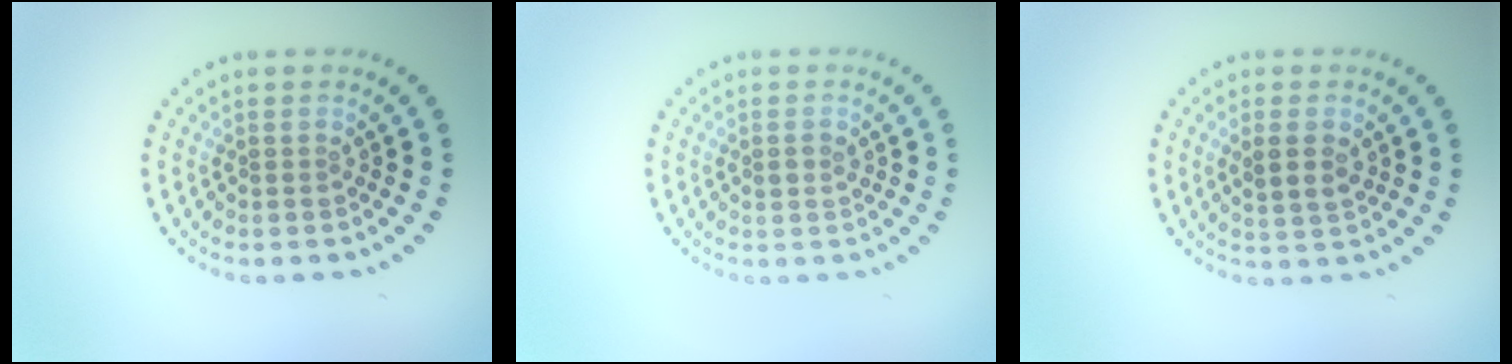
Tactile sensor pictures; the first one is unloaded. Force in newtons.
{"total": 1.0, "press": 1.0, "slide": 0.2}
{"total": 2.4, "press": 2.3, "slide": 0.7}